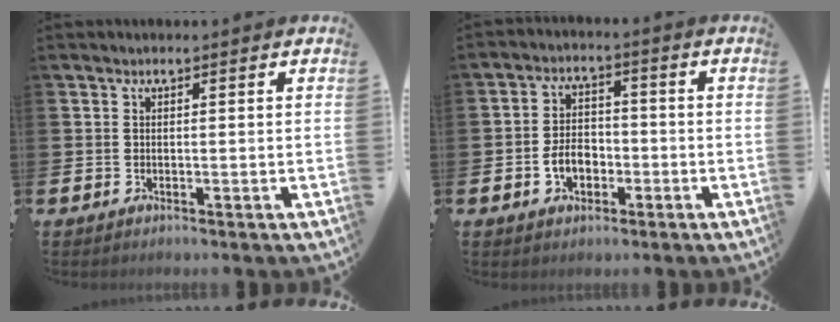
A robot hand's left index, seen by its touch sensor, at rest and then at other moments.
{"total": 4.5, "force": [-1.5, 3.1, 2.9], "torque": [-0.041, 0.003, -0.032]}